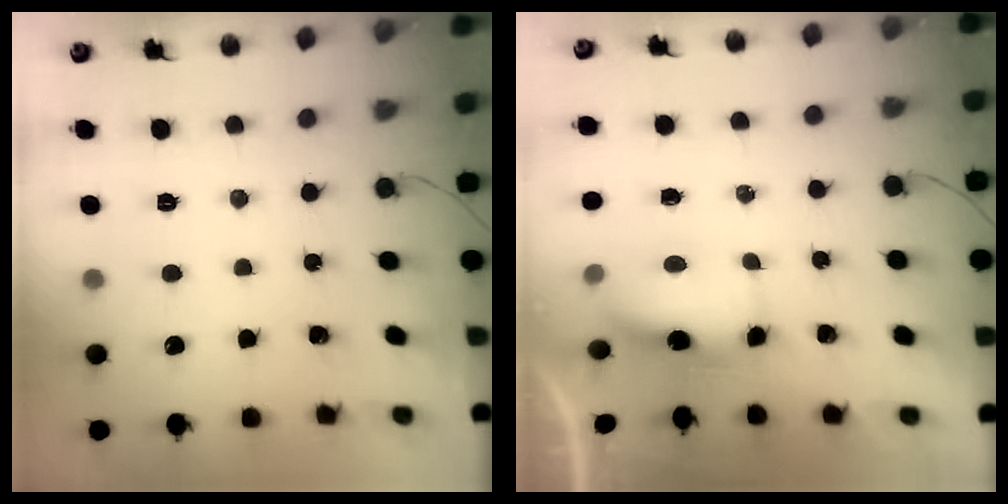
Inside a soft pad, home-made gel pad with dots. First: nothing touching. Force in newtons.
{"total": 6.3, "press": 6.2, "slide": 0.7}